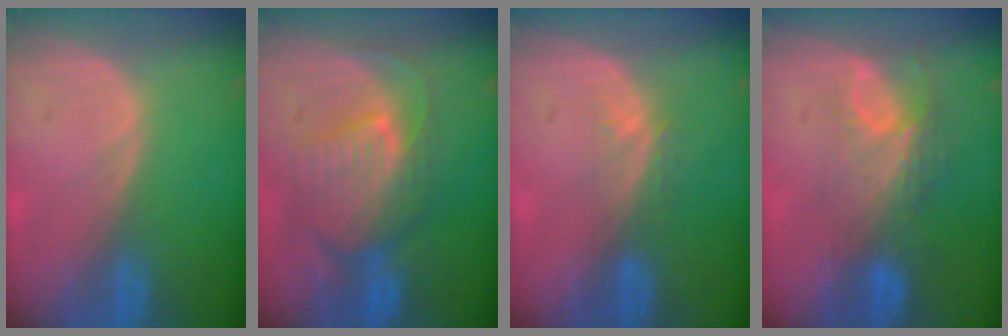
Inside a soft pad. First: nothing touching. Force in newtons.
{"total": 9.3, "press": 8.7, "slide": 3.3}
{"total": 2.9, "press": 2.4, "slide": 1.7}
{"total": 7.8, "press": 6.9, "slide": 3.8}